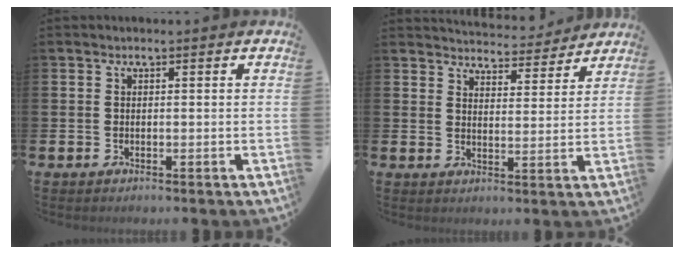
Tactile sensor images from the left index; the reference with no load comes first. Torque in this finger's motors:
{"motor_torque": [1.02, -1.12, 0.44, 0.11]}